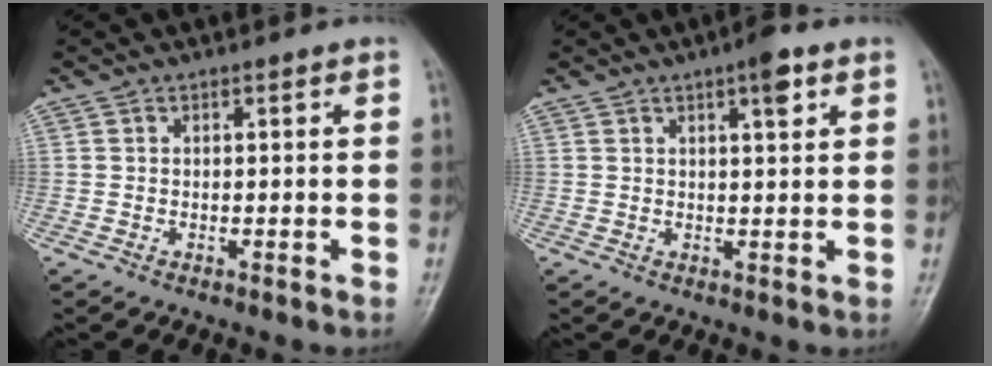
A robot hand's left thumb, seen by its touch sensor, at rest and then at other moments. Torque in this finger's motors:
{"motor_torque": [0.56, 0.47, 0.34, -0.48, 0.02]}